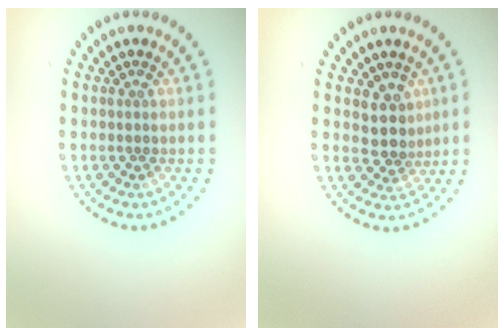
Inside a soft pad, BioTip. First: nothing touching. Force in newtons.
{"total": 2.5, "press": 2.0, "slide": 1.5}